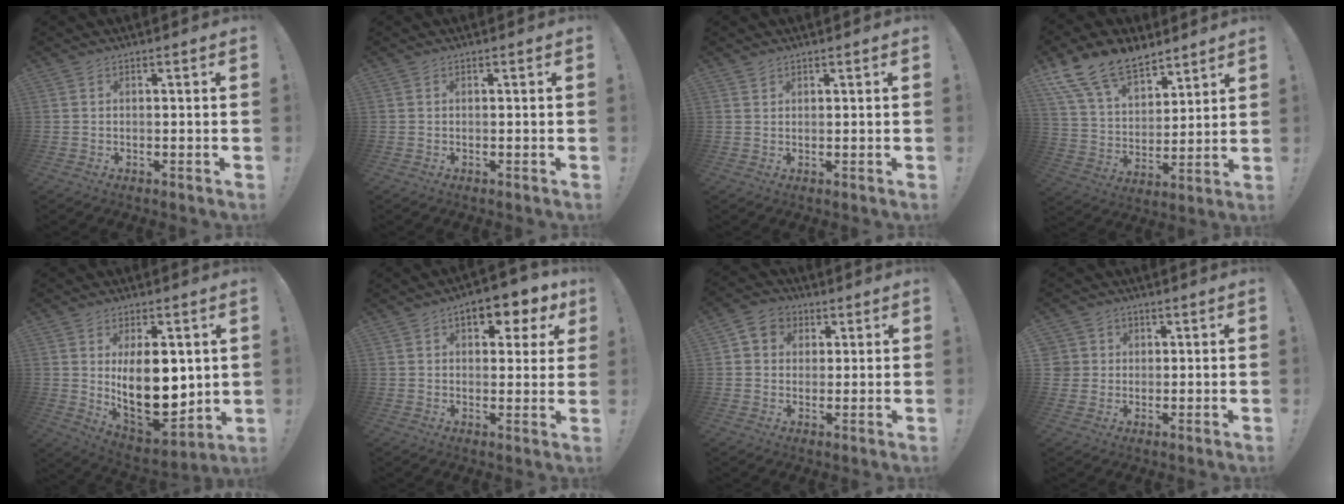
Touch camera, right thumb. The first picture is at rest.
{"total": 0.0}
{"total": 1.1, "force": [1.0, 0.4, 0.1], "torque": [-0.002, -0.003, 0.020]}
{"total": 16.0, "force": [12.0, 8.1, 6.7], "torque": [-0.128, -0.081, 0.226]}
{"total": 18.1, "force": [2.5, 9.7, 15.1], "torque": [-0.252, -0.040, 0.052]}
{"total": 8.1, "force": [3.8, 4.2, 5.7], "torque": [-0.069, -0.018, 0.064]}
{"total": 6.9, "force": [2.1, 6.1, 2.3], "torque": [-0.029, -0.004, 0.042]}
{"total": 4.5, "force": [1.3, 4.3, 0.5], "torque": [-0.009, -0.004, 0.026]}